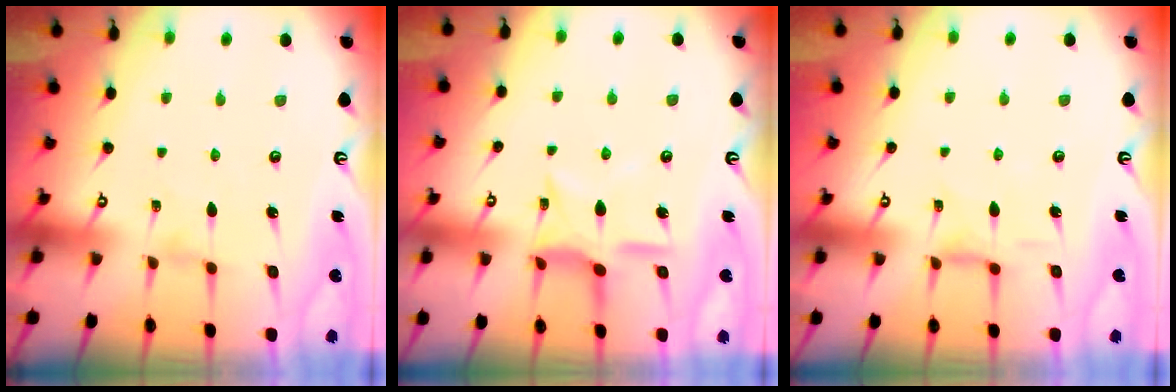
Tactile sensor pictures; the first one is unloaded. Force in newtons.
{"total": 10.7, "press": 10.7, "slide": 0.7}
{"total": 2.6, "press": 2.6, "slide": 0.5}